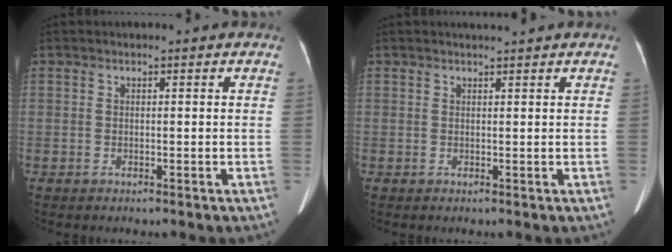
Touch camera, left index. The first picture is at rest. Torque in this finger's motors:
{"motor_torque": [-0.18, -0.19, -0.05, 0.00]}